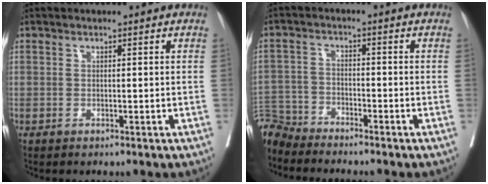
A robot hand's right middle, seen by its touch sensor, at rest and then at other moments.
{"total": 5.4, "force": [-5.3, 0.0, -0.9], "torque": [0.016, -0.005, -0.105]}